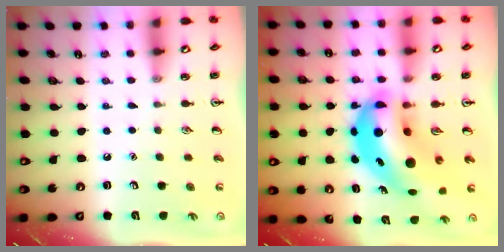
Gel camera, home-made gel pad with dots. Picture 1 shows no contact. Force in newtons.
{"total": 14.2, "press": 13.6, "slide": 4.1}